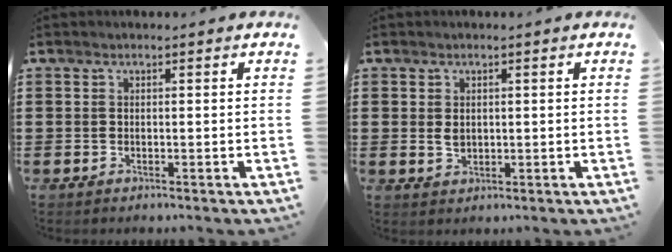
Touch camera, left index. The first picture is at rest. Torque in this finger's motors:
{"motor_torque": [0.28, 0.08, 0.26, 0.02]}